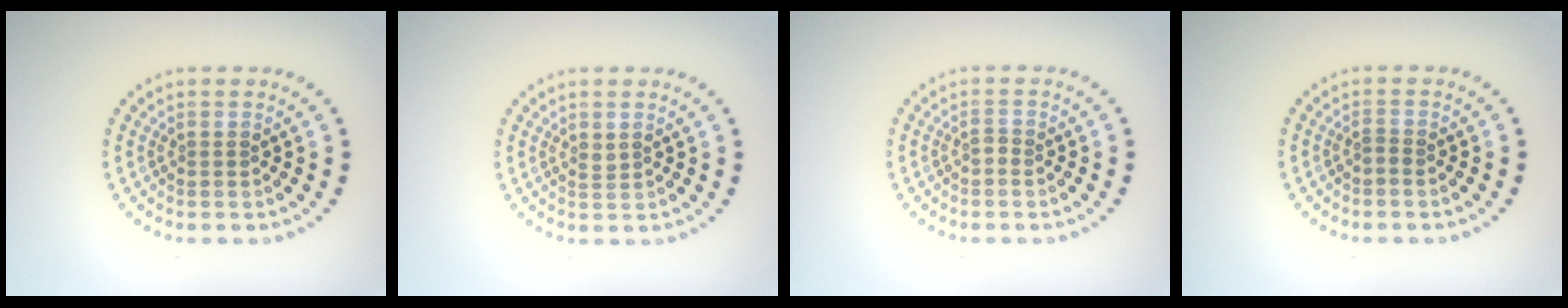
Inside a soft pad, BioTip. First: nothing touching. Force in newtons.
{"total": 0.7, "press": 0.6, "slide": 0.3}
{"total": 0.9, "press": 0.5, "slide": 0.7}
{"total": 0.6, "press": 0.3, "slide": 0.5}